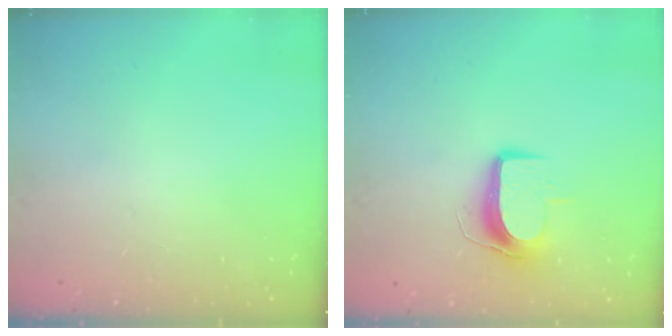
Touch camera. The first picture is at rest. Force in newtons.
{"total": 10.1, "press": 10.1, "slide": 0.9}